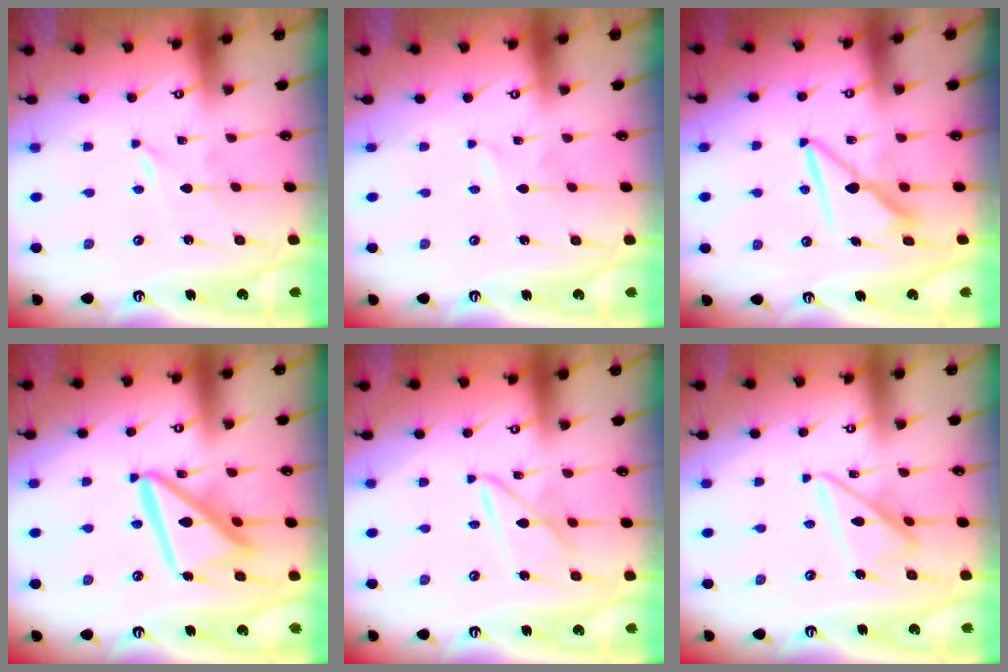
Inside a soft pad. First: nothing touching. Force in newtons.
{"total": 0.0}
{"total": 8.2, "press": 8.2, "slide": 0.3}
{"total": 15.6, "press": 15.5, "slide": 1.5}
{"total": 7.7, "press": 7.7, "slide": 0.6}
{"total": 12.6, "press": 12.6, "slide": 1.1}